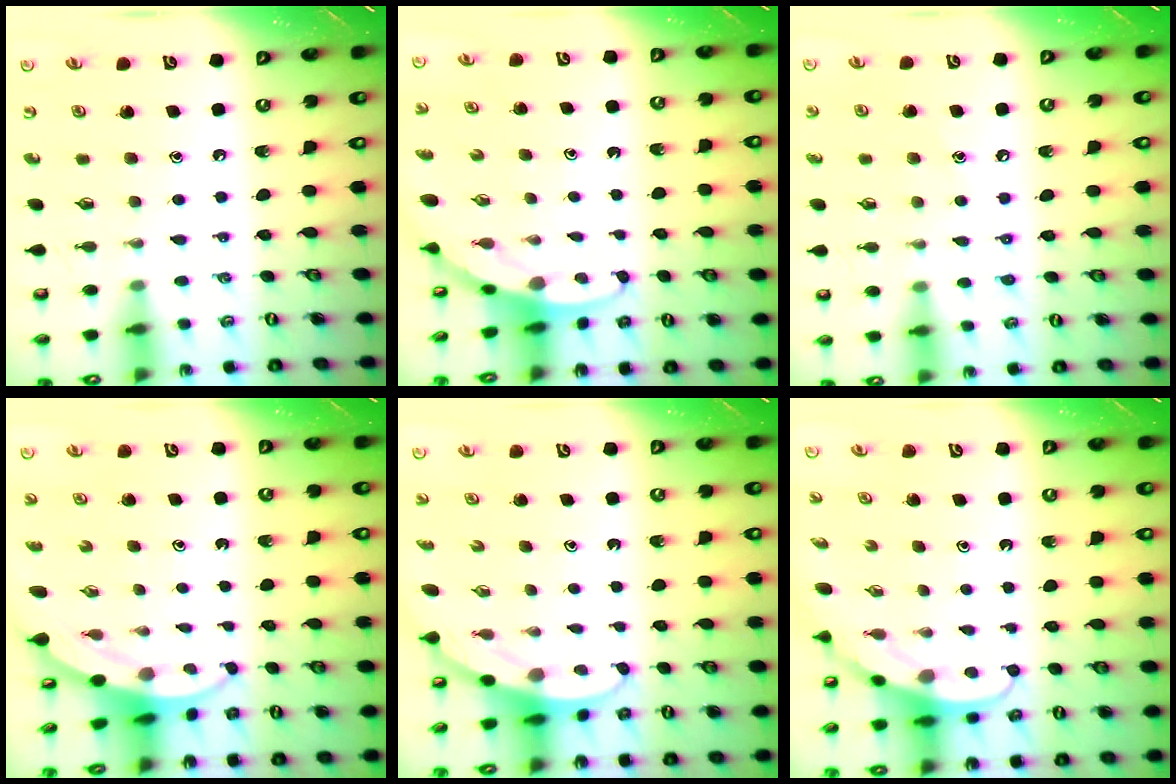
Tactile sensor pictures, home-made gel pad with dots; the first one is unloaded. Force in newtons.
{"total": 2.9, "press": 2.9, "slide": 0.2}
{"total": 6.7, "press": 6.7, "slide": 0.5}
{"total": 4.8, "press": 4.7, "slide": 0.2}
{"total": 3.0, "press": 3.0, "slide": 0.1}
{"total": 3.8, "press": 3.8, "slide": 0.3}